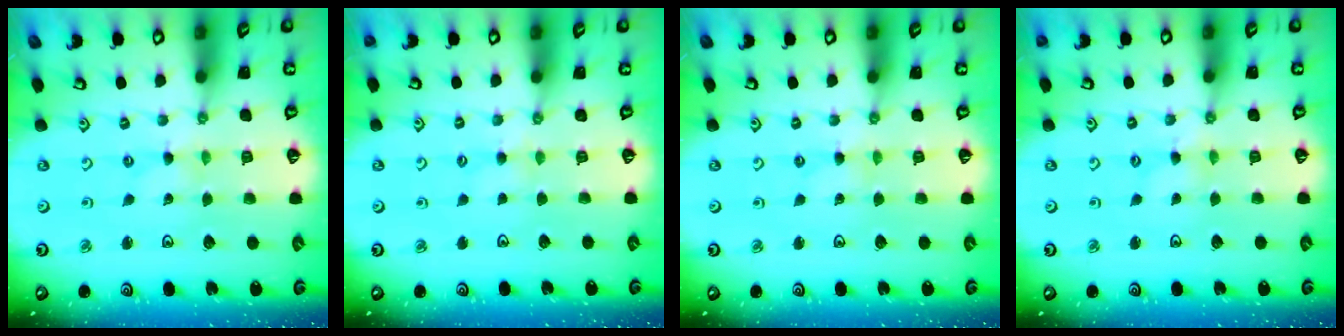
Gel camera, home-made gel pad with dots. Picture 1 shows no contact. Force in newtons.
{"total": 2.0, "press": 2.0, "slide": 0.2}
{"total": 0.8, "press": 0.8, "slide": 0.1}
{"total": 0.8, "press": 0.7, "slide": 0.3}